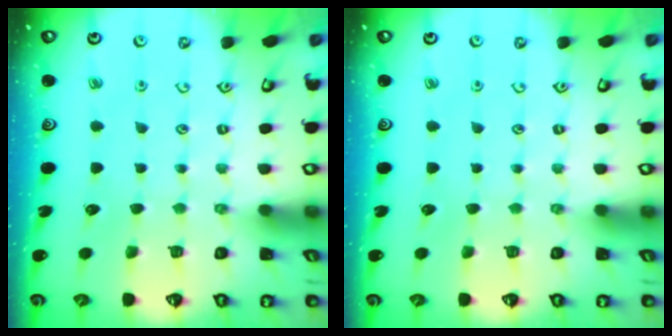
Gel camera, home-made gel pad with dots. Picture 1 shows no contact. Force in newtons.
{"total": 0.0}